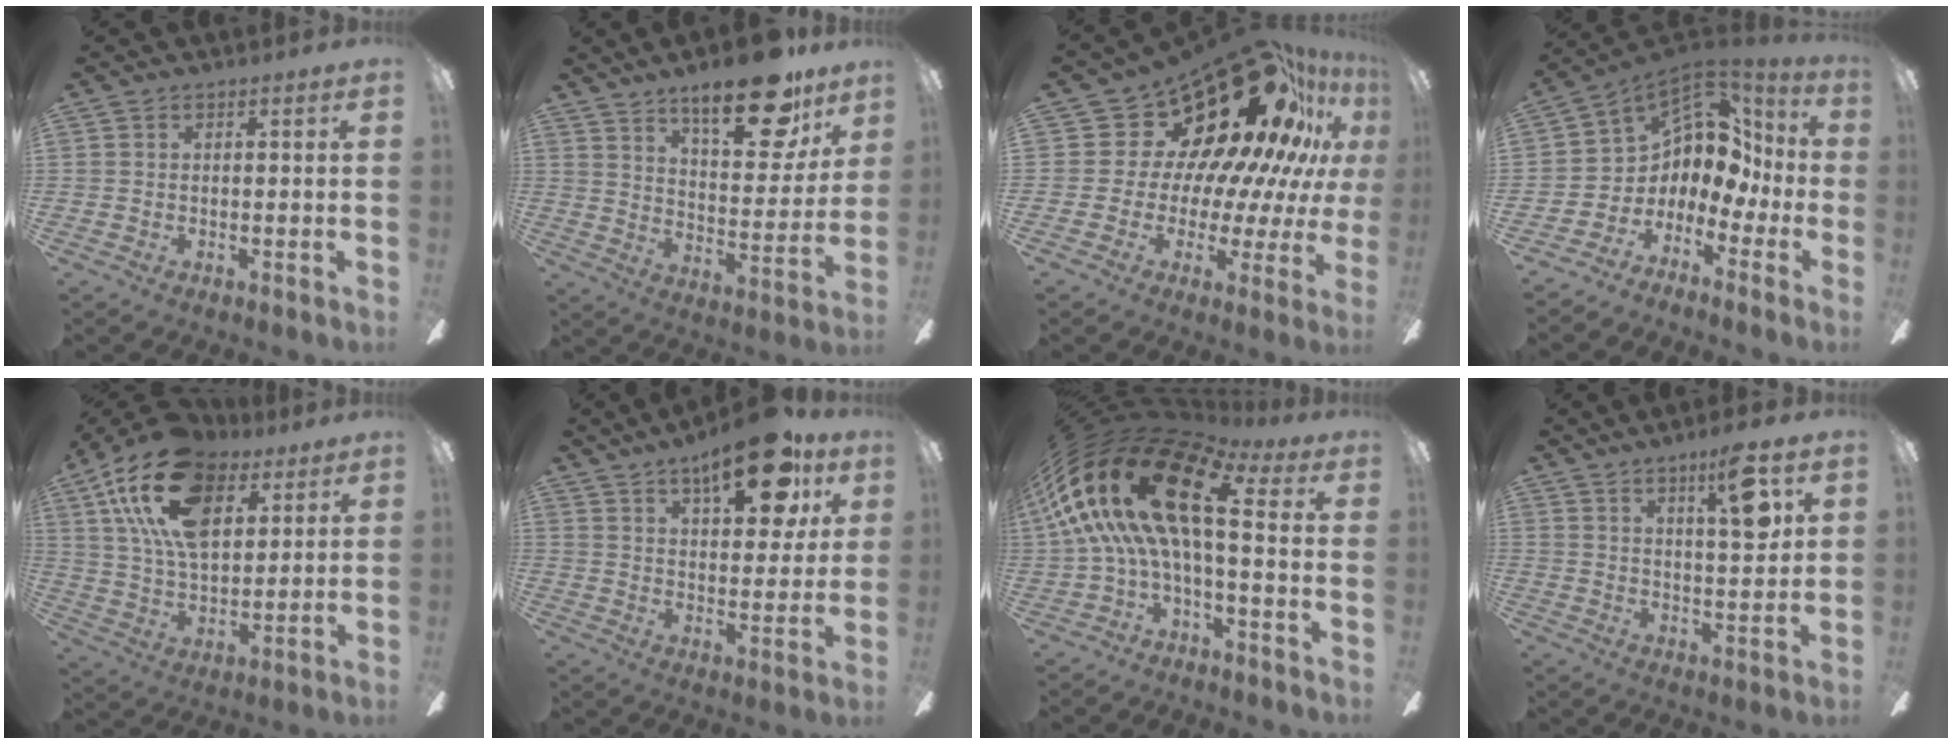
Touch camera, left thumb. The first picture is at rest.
{"total": 19.3, "force": [13.8, 6.6, 11.8], "torque": [-0.167, -0.082, 0.223]}
{"total": 26.4, "force": [16.7, 13.2, 15.6], "torque": [-0.224, -0.136, 0.309]}
{"total": 7.5, "force": [2.9, 6.3, 2.8], "torque": [-0.051, -0.043, 0.059]}
{"total": 21.9, "force": [10.7, 12.3, 14.6], "torque": [-0.280, -0.026, 0.188]}
{"total": 17.0, "force": [10.3, 6.5, 11.8], "torque": [-0.158, -0.044, 0.162]}
{"total": 23.3, "force": [4.2, 10.2, 20.5], "torque": [-0.414, -0.020, 0.073]}
{"total": 10.5, "force": [5.5, 2.7, 8.6], "torque": [-0.118, -0.022, 0.081]}